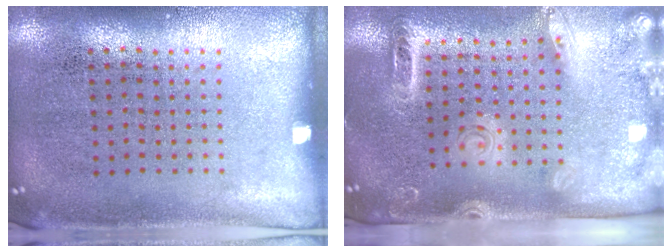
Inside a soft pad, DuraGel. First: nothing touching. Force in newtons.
{"total": 2.6, "press": 2.0, "slide": 1.6}